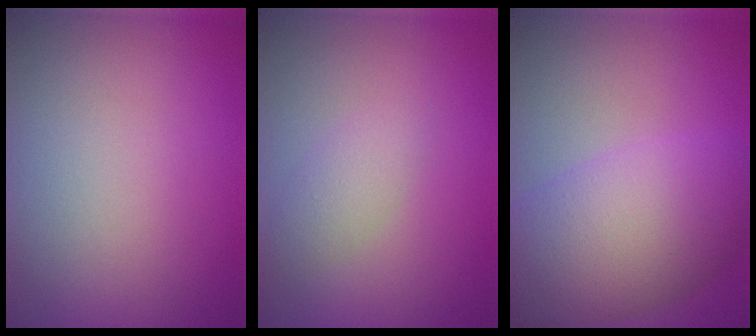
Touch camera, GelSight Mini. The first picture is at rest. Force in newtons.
{"total": 1.7, "press": 1.7, "slide": 0.0}
{"total": 9.0, "press": 9.0, "slide": 0.5}